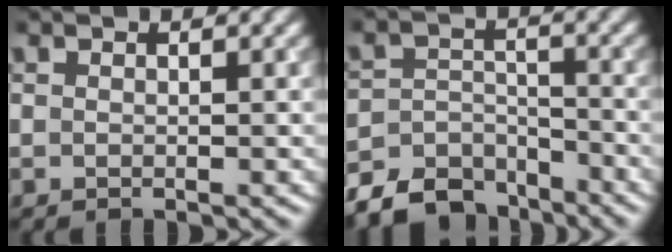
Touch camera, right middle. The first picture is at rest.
{"total": 7.4, "force": [-6.2, 3.4, 2.0], "torque": [-0.019, -0.010, -0.099]}